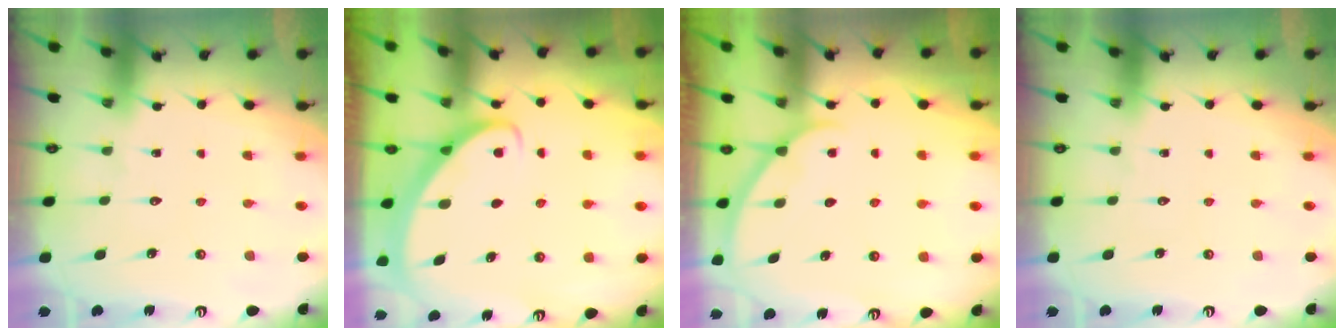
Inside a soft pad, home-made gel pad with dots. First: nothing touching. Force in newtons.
{"total": 2.7, "press": 2.7, "slide": 0.2}
{"total": 2.4, "press": 2.4, "slide": 0.3}
{"total": 0.0}